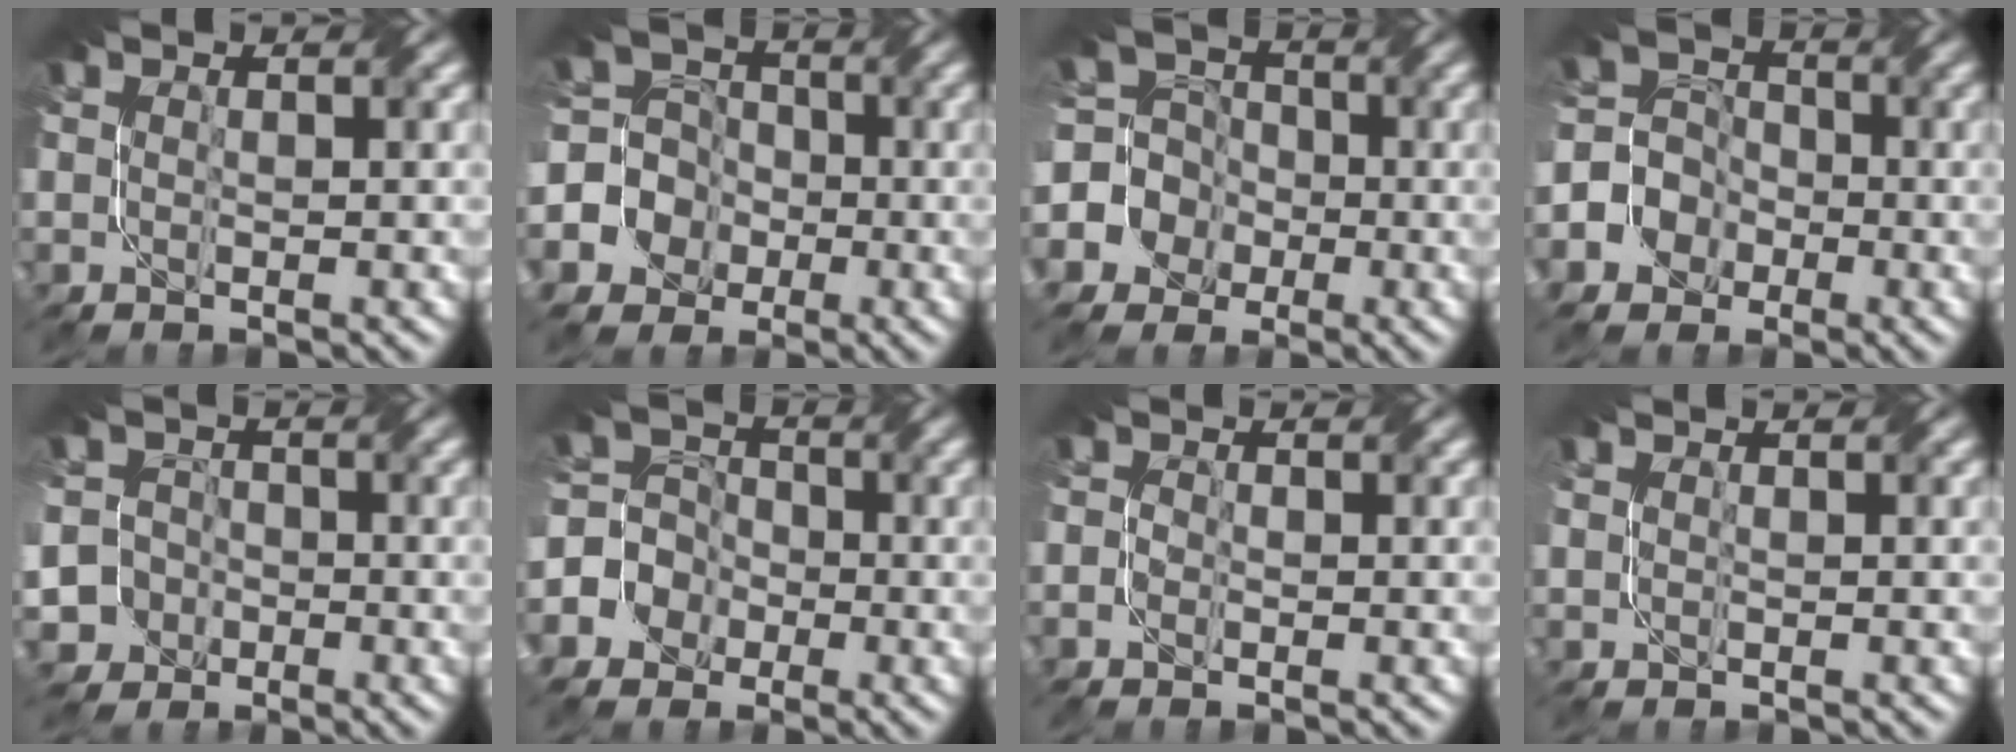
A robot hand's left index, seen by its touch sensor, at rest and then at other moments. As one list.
[{"total": 8.7, "force": [-3.3, 7.9, 1.7], "torque": [-0.048, 0.014, -0.088]}, {"total": 9.1, "force": [-2.8, 8.4, 2.1], "torque": [-0.070, 0.023, -0.084]}, {"total": 6.2, "force": [-3.2, 5.3, 1.2], "torque": [-0.018, 0.005, -0.087]}, {"total": 9.8, "force": [-5.6, 7.8, 2.1], "torque": [-0.049, -0.013, -0.128]}, {"total": 6.9, "force": [-3.1, 6.0, 1.4], "torque": [-0.028, 0.013, -0.088]}, {"total": 1.0, "force": [-0.9, 0.1, 0.2], "torque": [0.002, -0.003, -0.028]}, {"total": 0.0}]